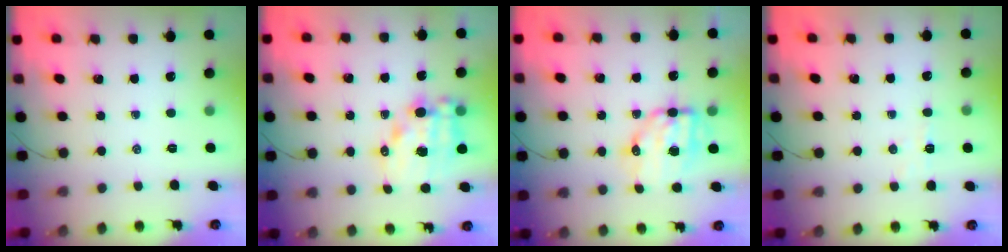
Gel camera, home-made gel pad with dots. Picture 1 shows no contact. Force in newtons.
{"total": 12.9, "press": 12.5, "slide": 3.2}
{"total": 9.3, "press": 9.1, "slide": 2.0}
{"total": 3.8, "press": 3.6, "slide": 1.2}